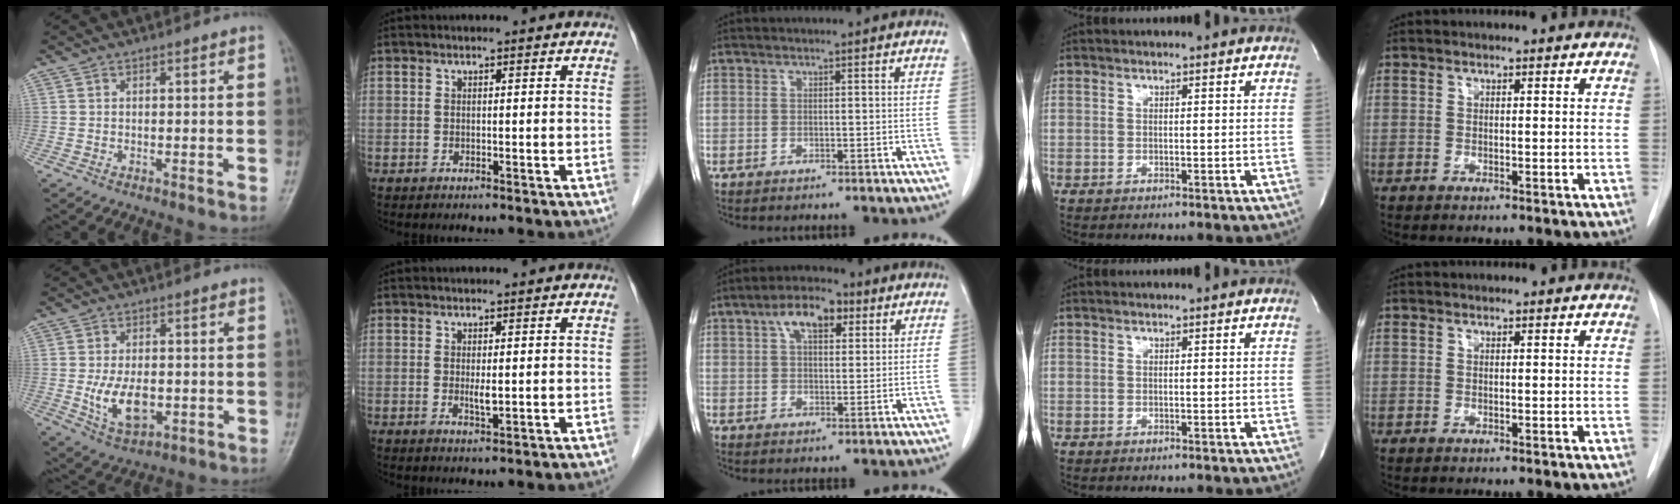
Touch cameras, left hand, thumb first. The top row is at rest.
{"thumb": {"total": 8.6, "force": [-1.3, 5.0, 6.9], "torque": [-0.114, -0.009, -0.014]}, "index": {"total": 1.6, "force": [0.1, 0.3, 1.6], "torque": [-0.034, -0.006, 0.005]}, "middle": {"total": 7.1, "force": [3.3, 3.2, 5.4], "torque": [-0.095, 0.021, 0.053]}}